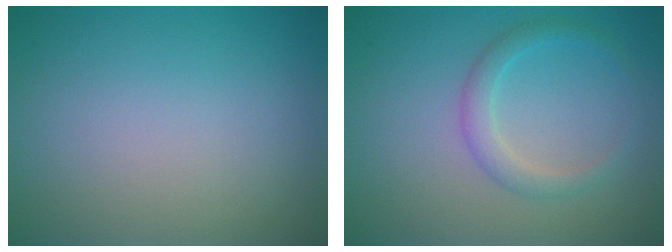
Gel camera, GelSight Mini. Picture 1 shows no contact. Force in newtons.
{"total": 2.1, "press": 2.1, "slide": 0.1}